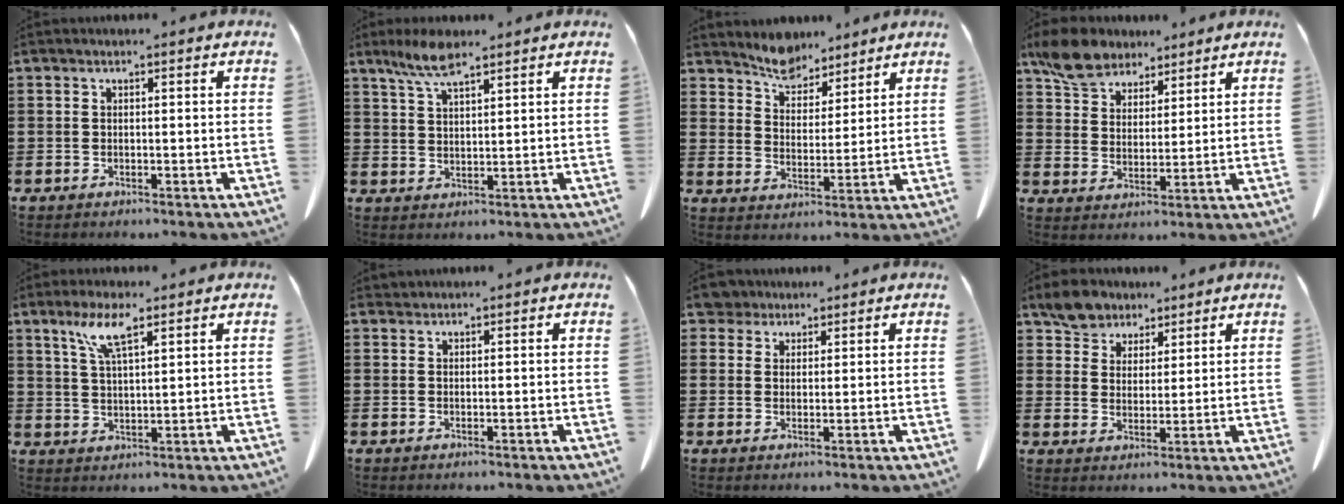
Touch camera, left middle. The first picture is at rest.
{"total": 5.7, "force": [3.9, 1.5, 3.8], "torque": [-0.084, -0.002, 0.070]}
{"total": 6.1, "force": [5.6, 2.4, 0.7], "torque": [-0.032, -0.023, 0.103]}
{"total": 7.6, "force": [6.4, 3.4, 2.2], "torque": [-0.072, -0.007, 0.123]}
{"total": 6.3, "force": [3.8, 1.4, 4.8], "torque": [-0.106, 0.009, 0.065]}
{"total": 0.6, "force": [0.5, 0.1, 0.0], "torque": [-0.002, -0.001, 0.011]}
{"total": 3.7, "force": [3.1, 1.9, 0.8], "torque": [-0.031, 0.007, 0.059]}
{"total": 5.5, "force": [4.5, 3.1, 0.8], "torque": [-0.040, 0.000, 0.086]}